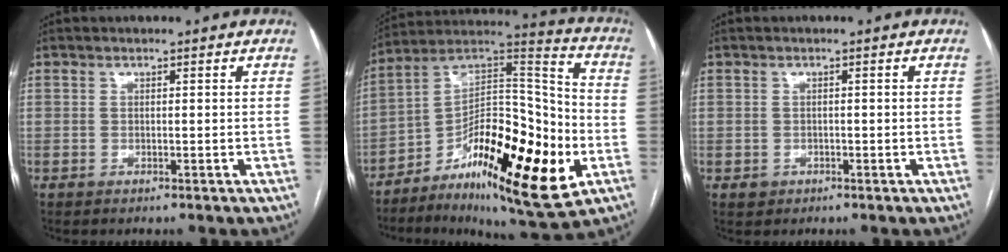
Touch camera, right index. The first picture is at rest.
{"total": 24.7, "force": [-8.9, 6.7, 22.1], "torque": [-0.345, 0.000, -0.133]}
{"total": 1.5, "force": [-0.5, 1.4, 0.1], "torque": [-0.001, 0.005, -0.004]}